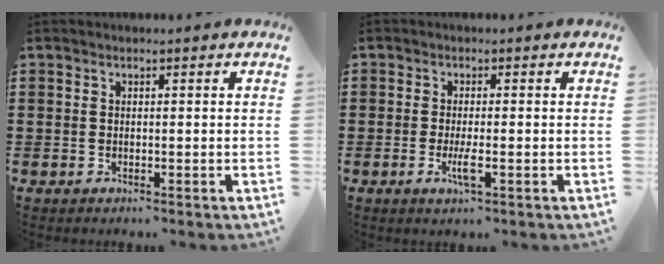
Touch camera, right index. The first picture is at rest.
{"total": 3.1, "force": [-1.0, 0.4, 2.8], "torque": [-0.070, -0.012, -0.024]}